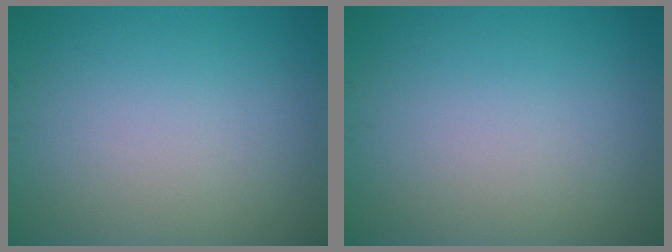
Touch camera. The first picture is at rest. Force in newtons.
{"total": 0.0}